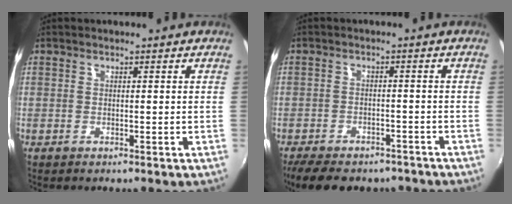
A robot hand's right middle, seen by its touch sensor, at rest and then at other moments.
{"total": 13.3, "force": [-10.5, 5.5, 6.0], "torque": [-0.133, -0.021, -0.150]}